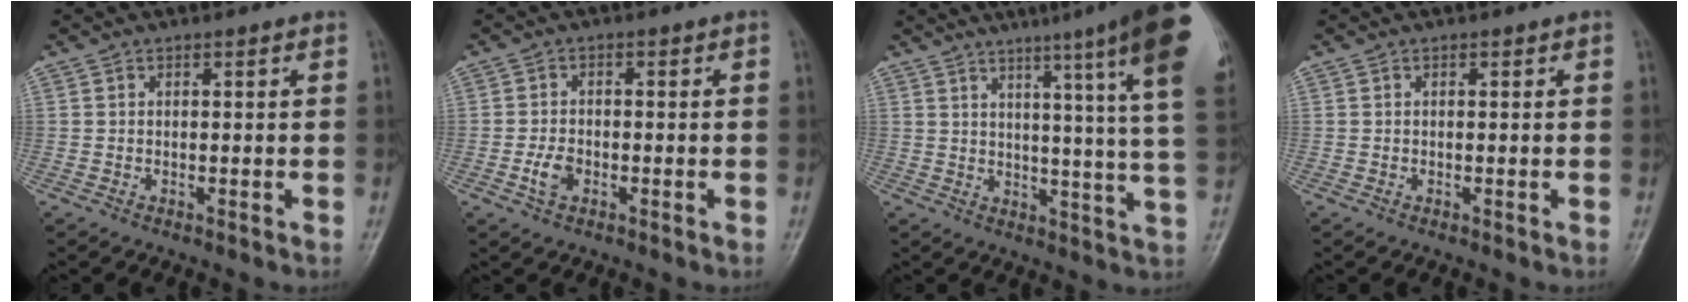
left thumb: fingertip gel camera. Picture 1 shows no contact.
{"total": 3.5, "force": [-1.3, 2.3, 2.2], "torque": [-0.041, 0.009, -0.027]}
{"total": 21.4, "force": [13.0, 0.8, 17.1], "torque": [-0.210, -0.060, 0.148]}
{"total": 0.0}